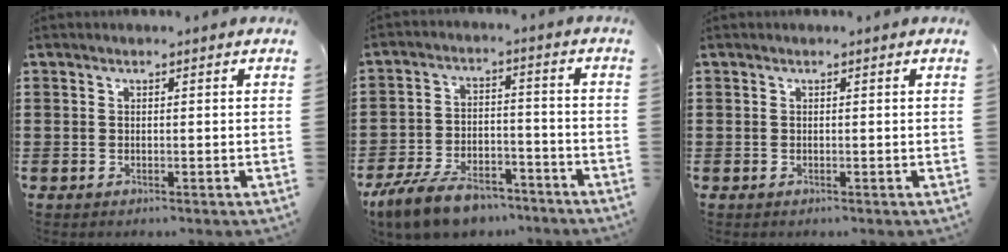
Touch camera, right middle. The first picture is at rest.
{"total": 9.2, "force": [-7.6, 2.9, 4.1], "torque": [-0.080, 0.022, -0.145]}
{"total": 0.0}